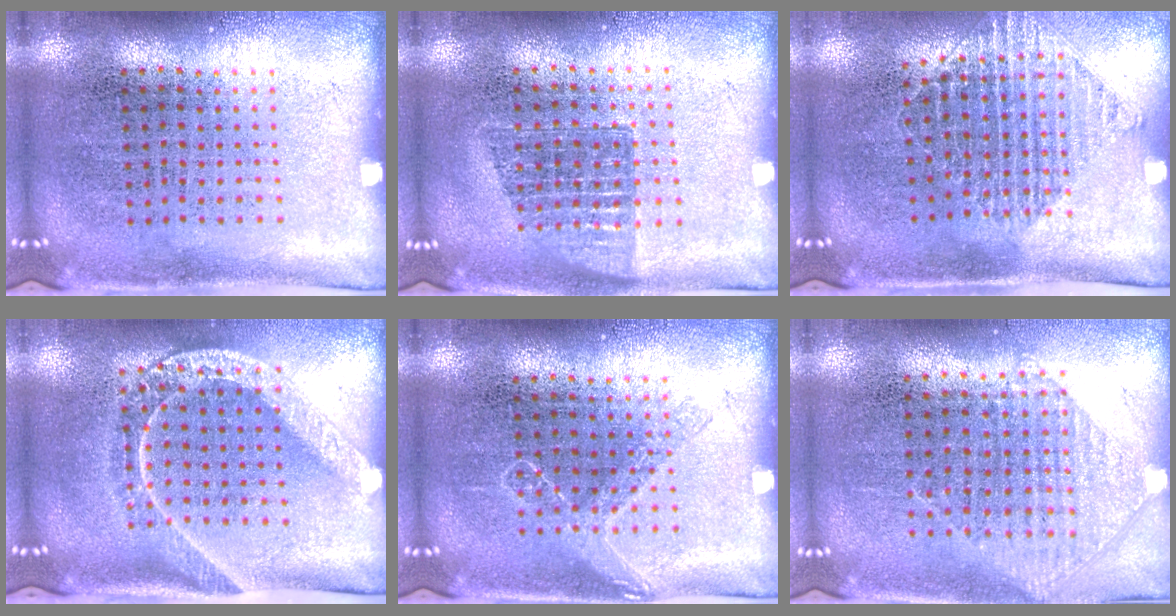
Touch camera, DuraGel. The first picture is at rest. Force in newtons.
{"total": 1.2, "press": 1.0, "slide": 0.6}
{"total": 1.3, "press": 1.1, "slide": 0.7}
{"total": 2.1, "press": 1.7, "slide": 1.1}
{"total": 1.5, "press": 1.5, "slide": 0.3}
{"total": 0.8, "press": 0.7, "slide": 0.2}